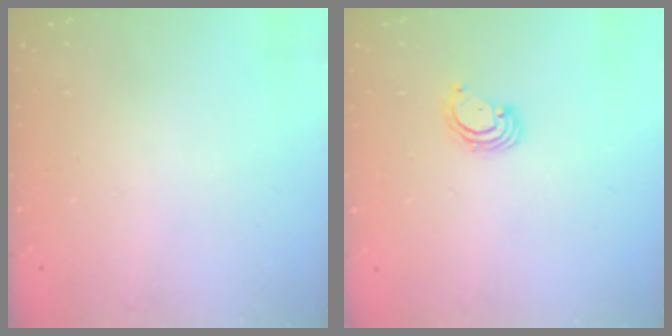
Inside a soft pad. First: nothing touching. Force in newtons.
{"total": 3.3, "press": 3.3, "slide": 0.2}